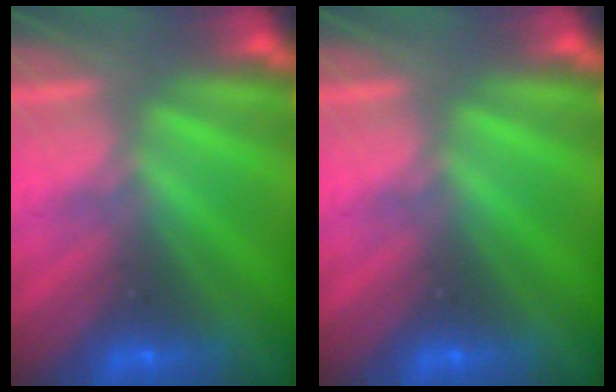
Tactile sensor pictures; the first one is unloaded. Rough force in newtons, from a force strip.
{"total": 0.0}